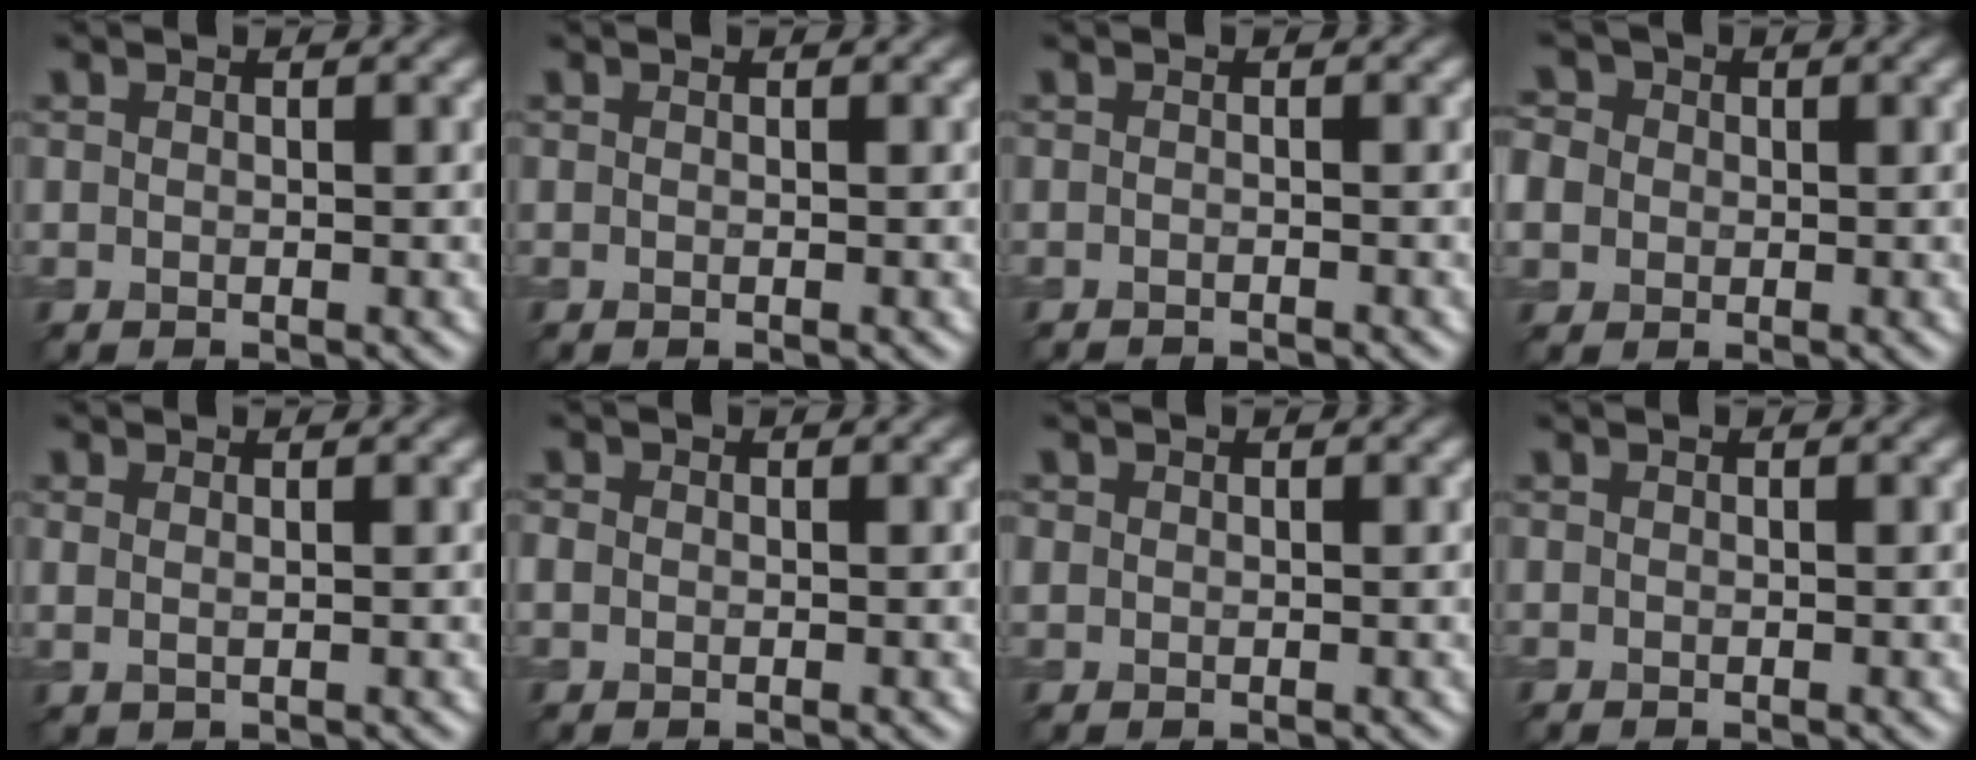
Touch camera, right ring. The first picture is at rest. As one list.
[{"total": 0.0}, {"total": 1.4, "force": [-1.4, 0.2, 0.4], "torque": [0.005, -0.007, -0.022]}, {"total": 5.9, "force": [0.7, 5.3, 2.6], "torque": [-0.063, 0.027, -0.015]}, {"total": 1.1, "force": [0.5, 0.3, 0.8], "torque": [-0.016, -0.003, 0.008]}, {"total": 0.9, "force": [0.0, 0.8, 0.4], "torque": [-0.007, 0.000, -0.002]}, {"total": 0.7, "force": [0.3, 0.6, 0.1], "torque": [0.001, -0.001, 0.006]}, {"total": 0.0}]